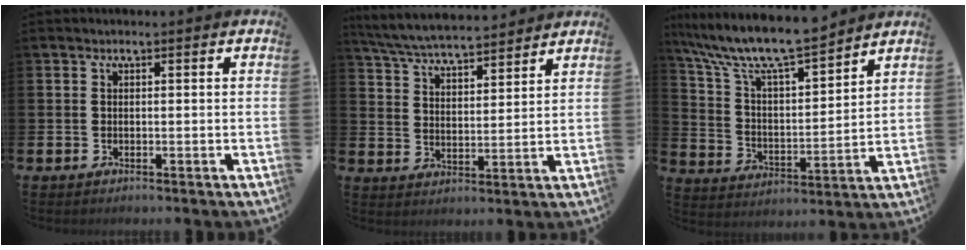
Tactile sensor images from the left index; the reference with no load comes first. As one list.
[{"total": 6.3, "force": [6.2, 0.7, 1.2], "torque": [-0.048, -0.037, 0.109]}, {"total": 10.7, "force": [9.8, 1.5, 4.1], "torque": [-0.120, -0.060, 0.170]}]